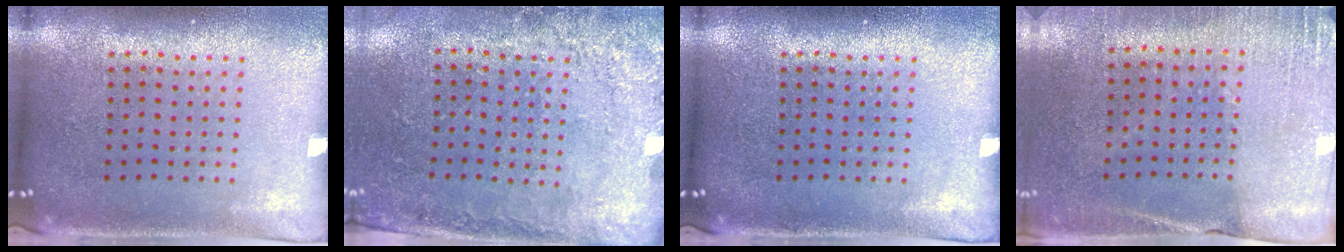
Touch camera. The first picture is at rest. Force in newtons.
{"total": 2.6, "press": 2.1, "slide": 1.5}
{"total": 0.0}
{"total": 2.7, "press": 2.6, "slide": 0.9}